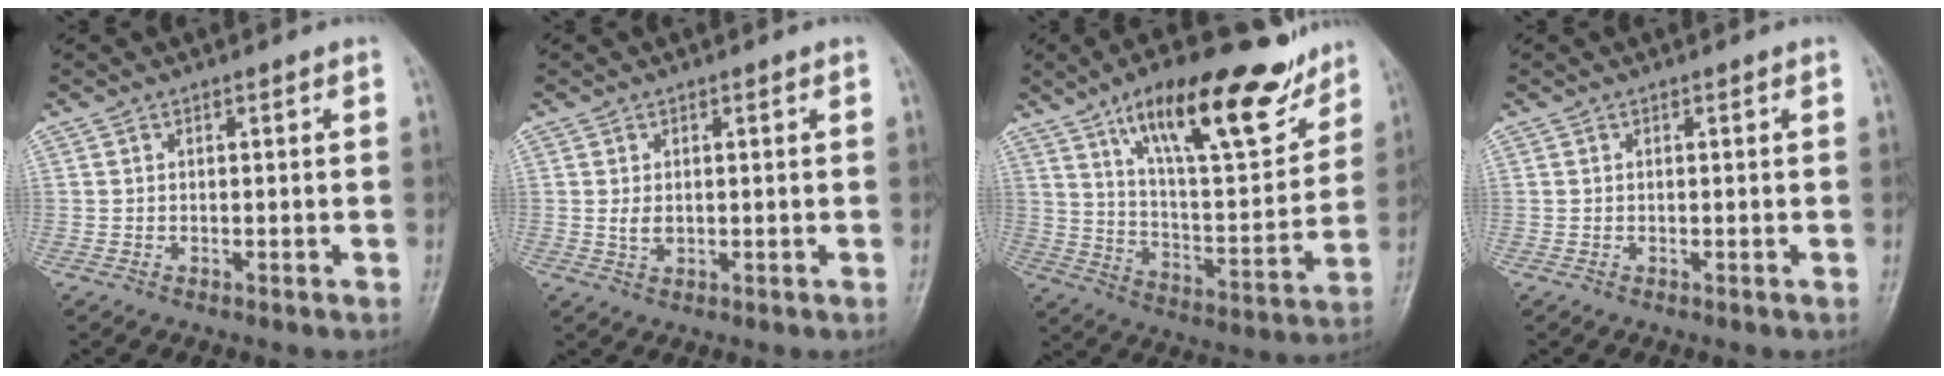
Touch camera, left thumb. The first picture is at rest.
{"total": 2.3, "force": [0.4, 1.5, 1.8], "torque": [-0.027, -0.005, 0.009]}
{"total": 22.9, "force": [14.3, 7.6, 16.2], "torque": [-0.213, -0.059, 0.237]}
{"total": 0.0}